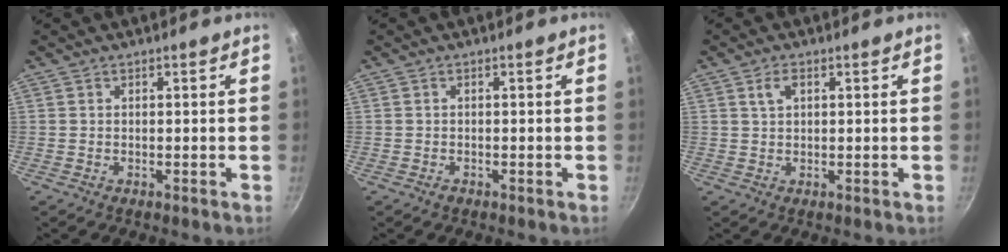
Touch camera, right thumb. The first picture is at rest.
{"total": 0.5, "force": [-0.4, 0.3, 0.2], "torque": [-0.002, 0.000, -0.007]}
{"total": 2.4, "force": [1.0, 1.4, 1.7], "torque": [-0.031, 0.003, 0.021]}